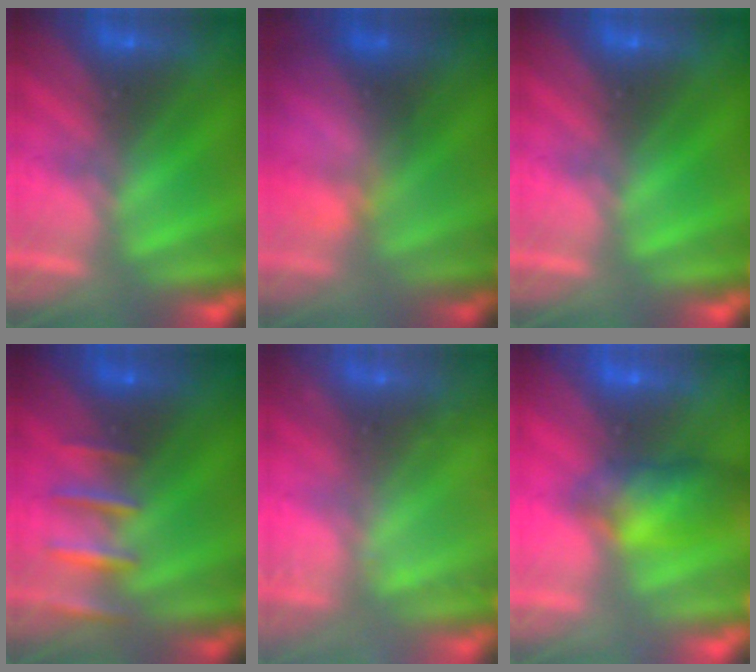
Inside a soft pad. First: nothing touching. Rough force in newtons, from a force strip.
{"total": 4.5}
{"total": 0.0}
{"total": 2.5}
{"total": 2.3}
{"total": 9.3}